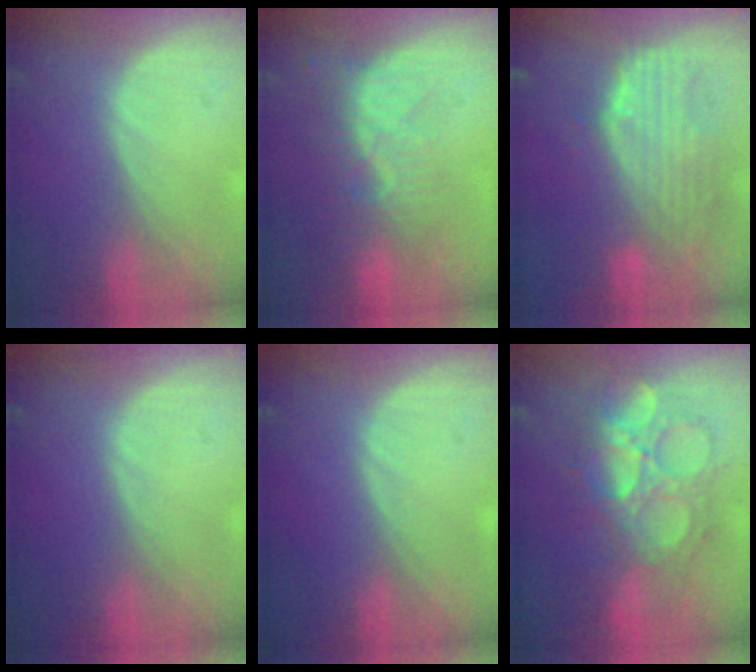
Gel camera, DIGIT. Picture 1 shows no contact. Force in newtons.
{"total": 8.1, "press": 7.3, "slide": 3.6}
{"total": 10.5, "press": 9.1, "slide": 5.4}
{"total": 0.0}
{"total": 0.0}
{"total": 10.2, "press": 10.1, "slide": 0.7}